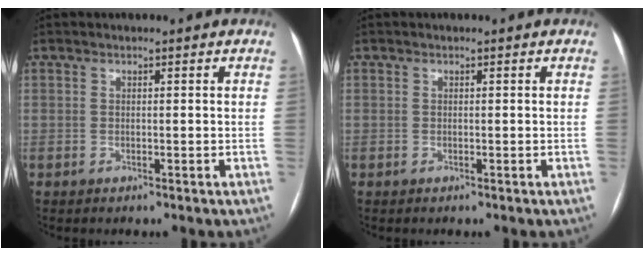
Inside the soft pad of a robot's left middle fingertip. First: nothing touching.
{"total": 0.0}